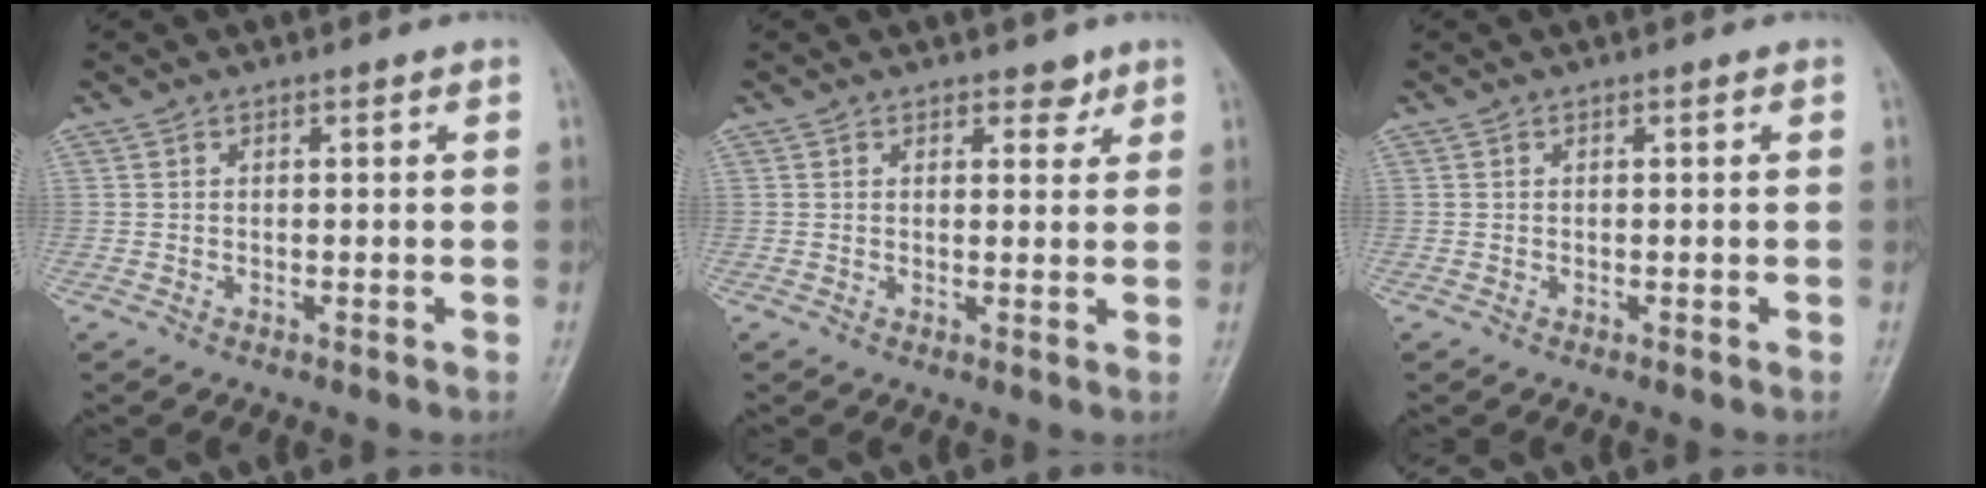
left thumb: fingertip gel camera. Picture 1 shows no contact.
{"total": 2.5, "force": [1.7, 1.5, 1.1], "torque": [0.004, -0.009, 0.022]}
{"total": 0.0}